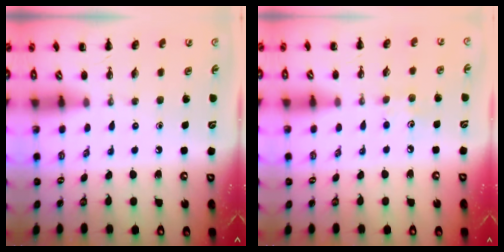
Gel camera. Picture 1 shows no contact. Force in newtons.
{"total": 4.8, "press": 4.7, "slide": 1.3}